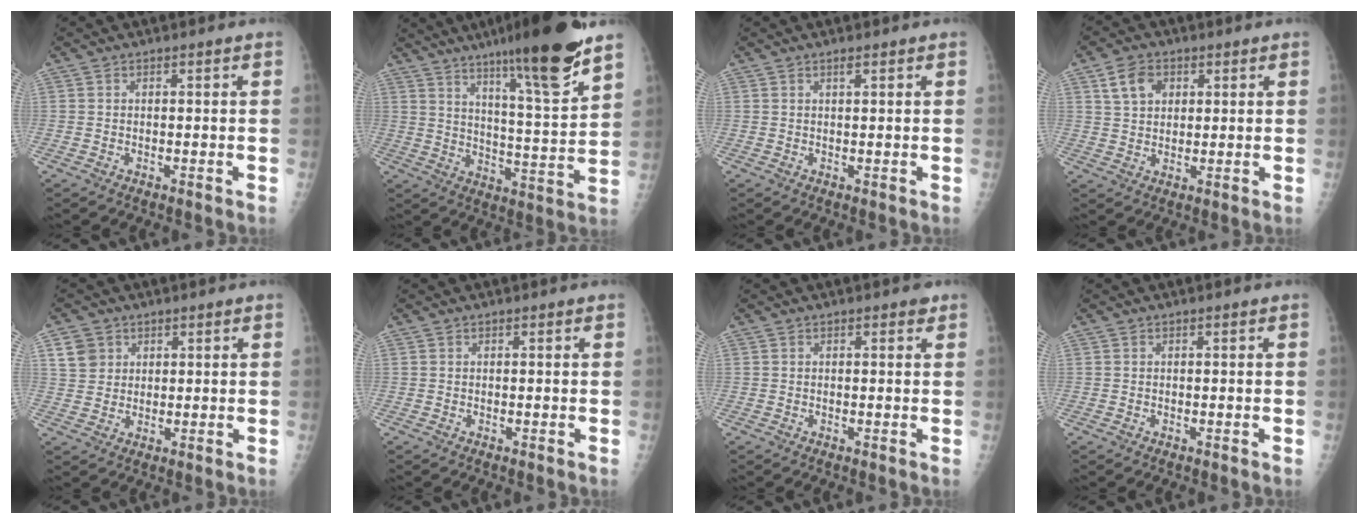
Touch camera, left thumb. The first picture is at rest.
{"total": 18.2, "force": [12.3, 1.2, 13.4], "torque": [-0.185, -0.068, 0.191]}
{"total": 0.8, "force": [0.5, 0.0, 0.6], "torque": [-0.007, 0.001, 0.008]}
{"total": 6.0, "force": [2.5, 4.4, 3.3], "torque": [-0.042, -0.005, 0.046]}
{"total": 4.9, "force": [2.3, 4.1, 1.3], "torque": [-0.006, -0.009, 0.045]}
{"total": 0.0}
{"total": 1.0, "force": [0.6, 0.4, 0.6], "torque": [-0.003, -0.001, 0.005]}
{"total": 0.0}